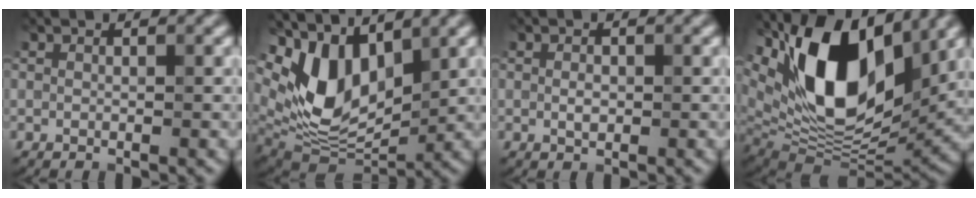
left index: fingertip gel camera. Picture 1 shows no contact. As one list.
[{"total": 8.9, "force": [3.4, 5.1, 6.5], "torque": [-0.130, -0.014, 0.065]}, {"total": 1.1, "force": [0.0, 0.7, 0.9], "torque": [-0.016, -0.003, -0.001]}, {"total": 15.2, "force": [5.8, 7.6, 11.9], "torque": [-0.205, 0.007, 0.097]}]